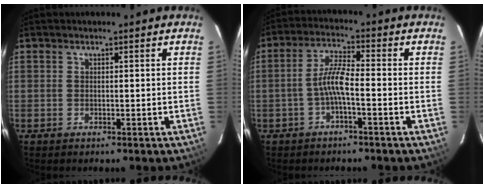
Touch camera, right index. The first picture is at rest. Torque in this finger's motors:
{"motor_torque": [0.66, -0.32, 0.56, 0.13]}